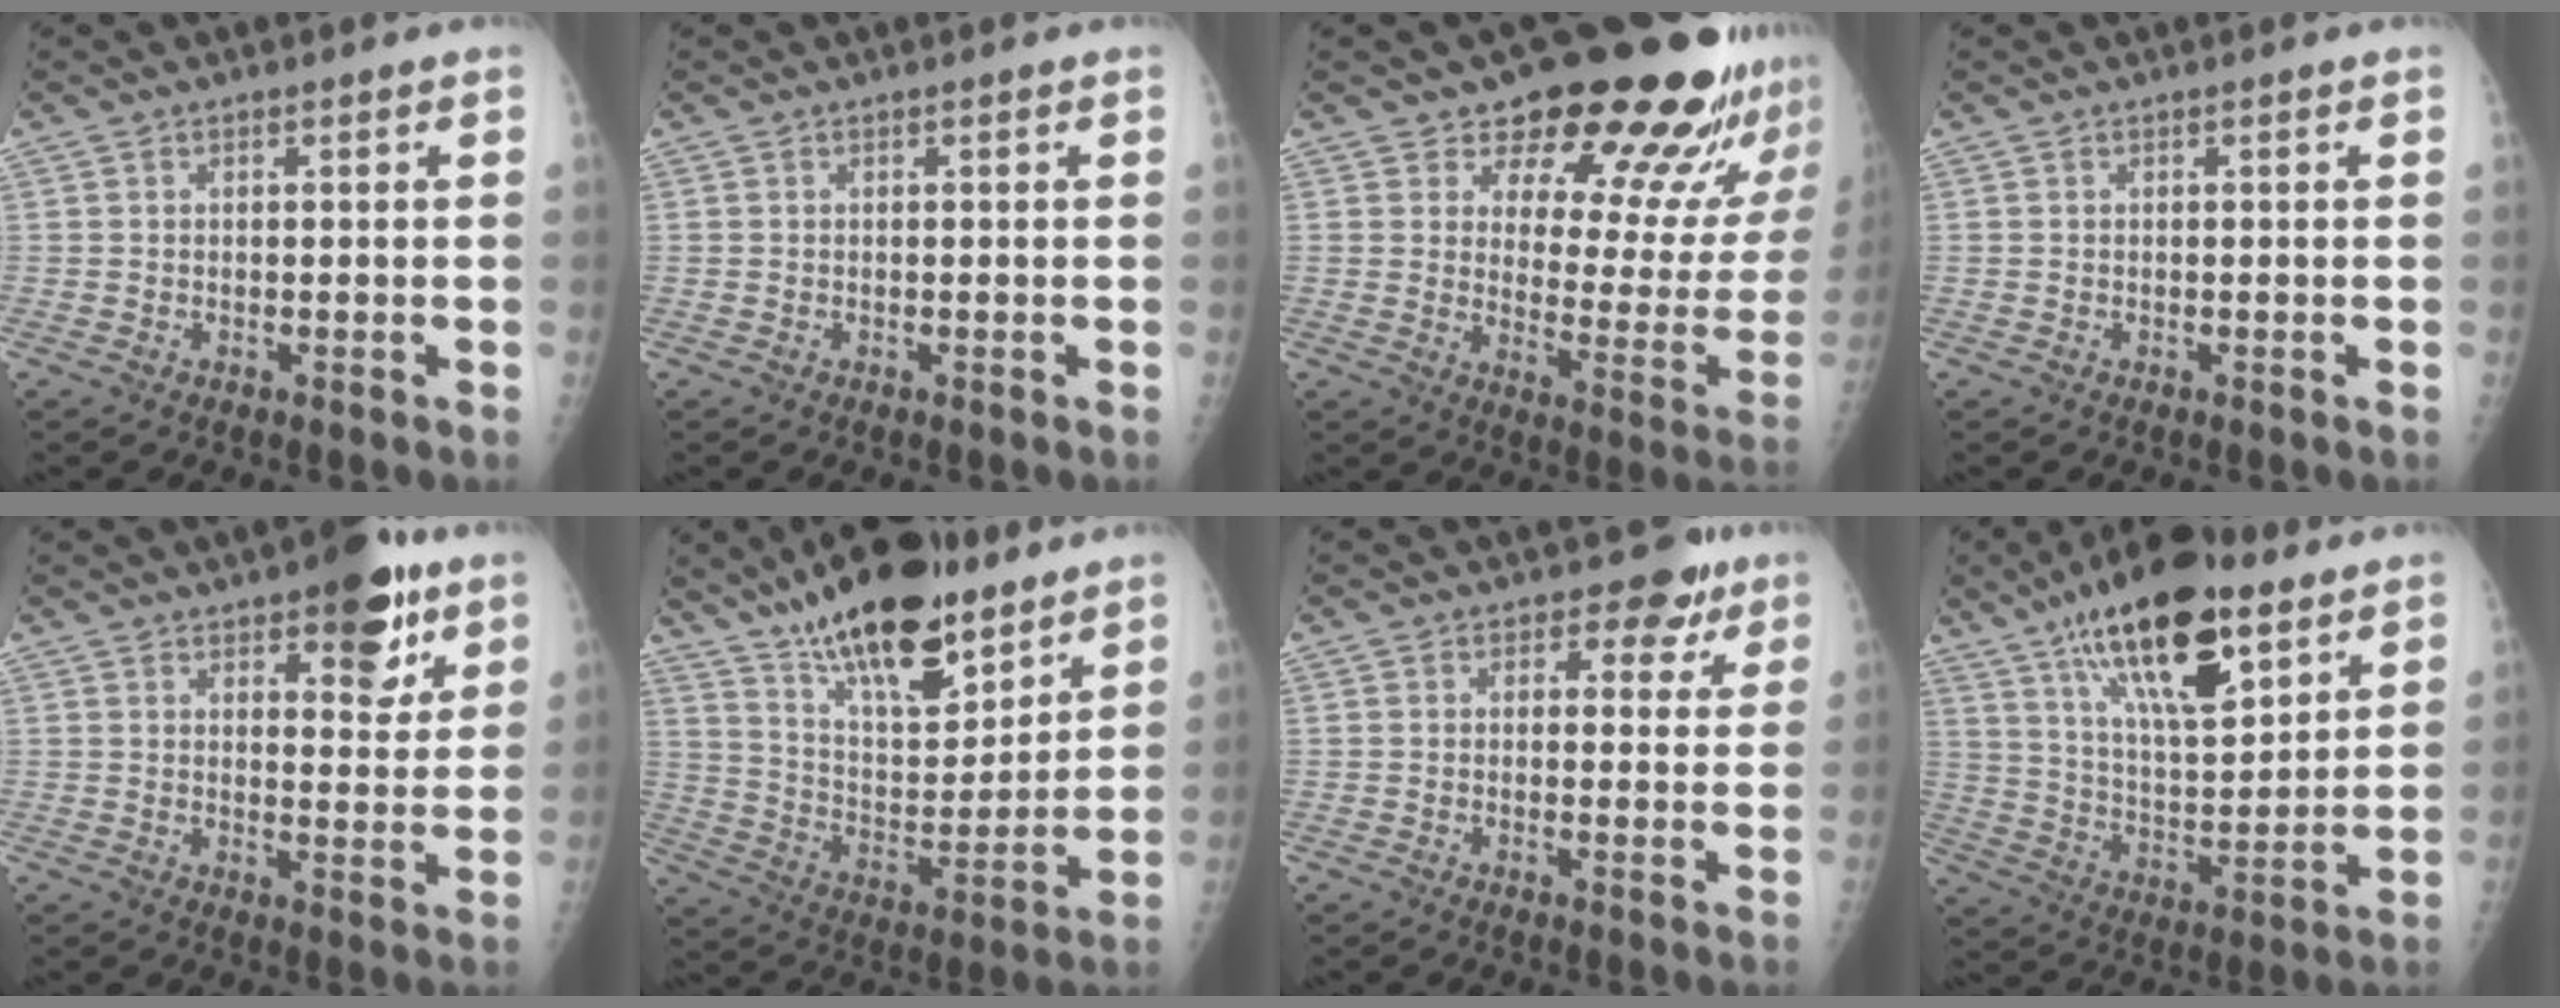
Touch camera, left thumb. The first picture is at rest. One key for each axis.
{"total": 0.0}
{"total": 21.1, "fx": 17.7, "fy": 7.0, "fz": 9.0, "tx": -0.060, "ty": -0.138, "tz": 0.215}
{"total": 0.0}
{"total": 11.1, "fx": 6.5, "fy": 4.7, "fz": 7.7, "tx": -0.065, "ty": -0.031, "tz": 0.086}
{"total": 22.1, "fx": 15.8, "fy": 8.1, "fz": 13.2, "tx": -0.175, "ty": -0.074, "tz": 0.267}
{"total": 5.6, "fx": 3.6, "fy": 3.7, "fz": 2.1, "tx": 0.013, "ty": -0.014, "tz": 0.039}
{"total": 22.1, "fx": 12.9, "fy": 8.3, "fz": 15.9, "tx": -0.243, "ty": -0.049, "tz": 0.225}